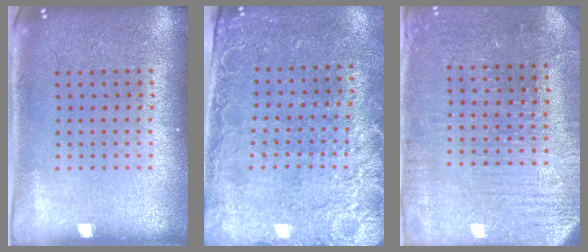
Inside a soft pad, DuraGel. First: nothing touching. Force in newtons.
{"total": 2.5, "press": 2.2, "slide": 1.3}
{"total": 3.1, "press": 3.0, "slide": 0.6}